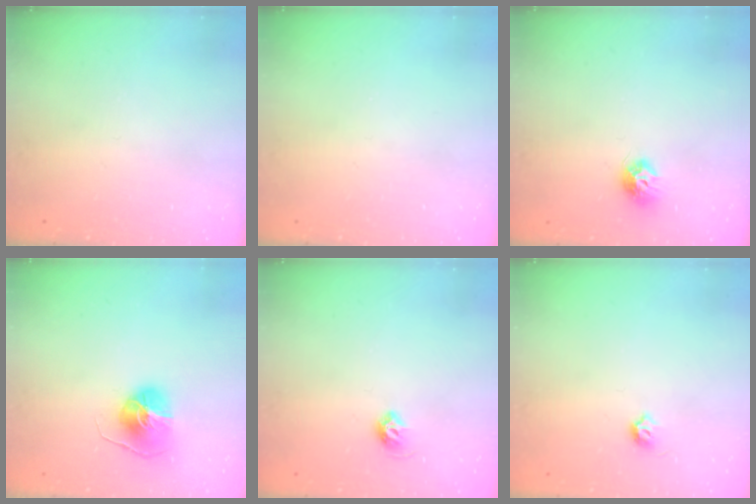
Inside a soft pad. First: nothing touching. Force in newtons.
{"total": 0.0}
{"total": 7.6, "press": 7.6, "slide": 0.2}
{"total": 9.2, "press": 9.2, "slide": 0.4}
{"total": 5.6, "press": 5.5, "slide": 1.0}
{"total": 3.9, "press": 3.9, "slide": 0.6}